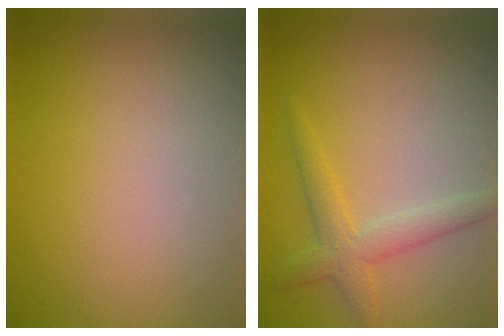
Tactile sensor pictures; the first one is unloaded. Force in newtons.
{"total": 2.8, "press": 2.8, "slide": 0.0}